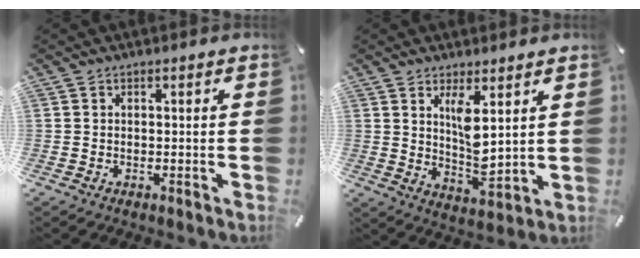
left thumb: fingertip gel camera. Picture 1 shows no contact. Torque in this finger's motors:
{"motor_torque": [1.43, 1.61, 1.07, -0.99, 0.36]}